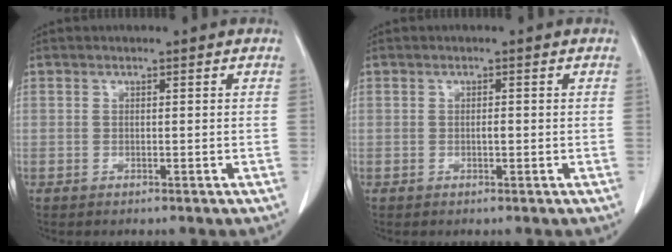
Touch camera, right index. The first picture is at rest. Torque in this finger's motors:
{"motor_torque": [0.16, -0.13, 0.02, 0.02]}